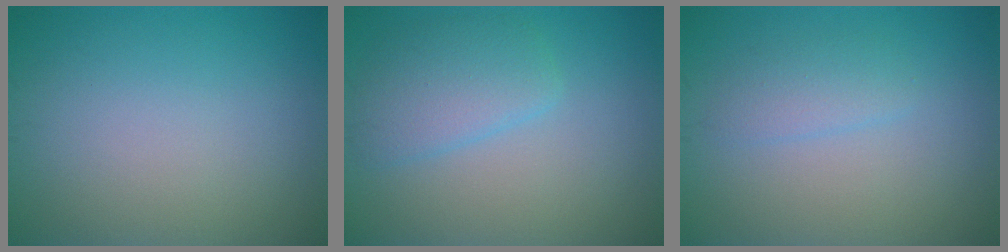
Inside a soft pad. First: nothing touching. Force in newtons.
{"total": 3.3, "press": 3.3, "slide": 0.2}
{"total": 1.8, "press": 1.8, "slide": 0.0}